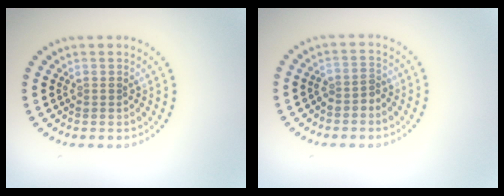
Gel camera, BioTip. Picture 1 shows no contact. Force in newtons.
{"total": 1.4, "press": 1.2, "slide": 0.8}